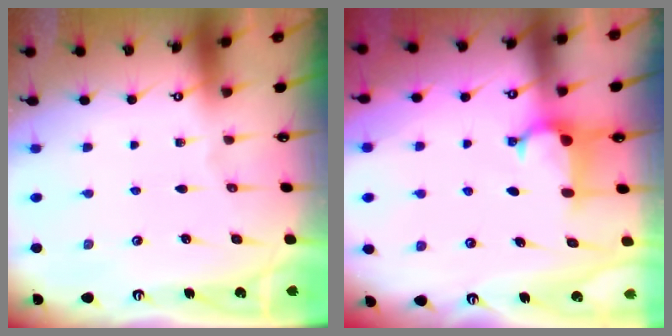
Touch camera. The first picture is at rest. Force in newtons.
{"total": 1.9, "press": 1.8, "slide": 0.7}